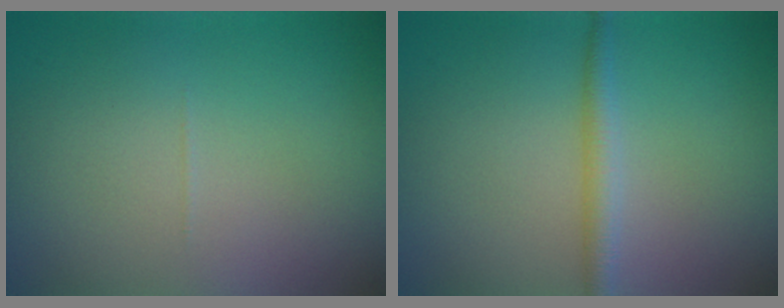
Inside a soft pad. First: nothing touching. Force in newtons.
{"total": 2.1, "press": 2.1, "slide": 0.0}